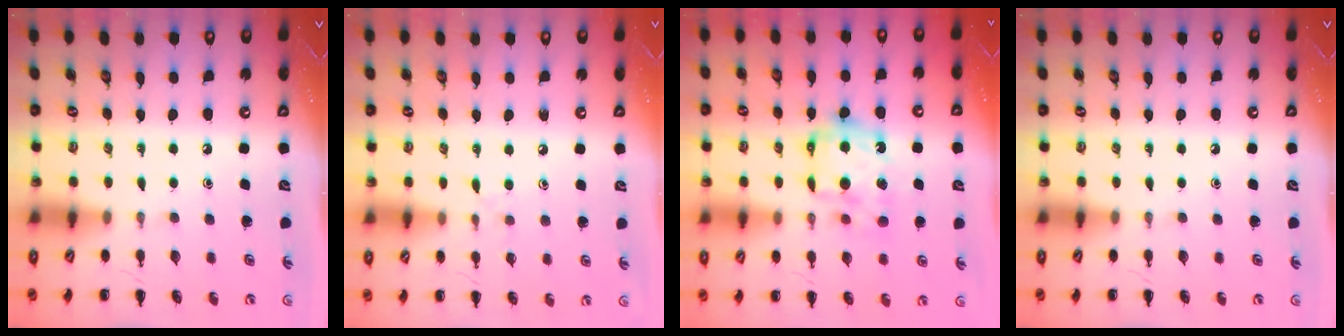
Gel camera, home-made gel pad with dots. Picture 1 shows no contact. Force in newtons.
{"total": 3.8, "press": 3.3, "slide": 1.9}
{"total": 11.1, "press": 11.0, "slide": 1.2}
{"total": 0.0}